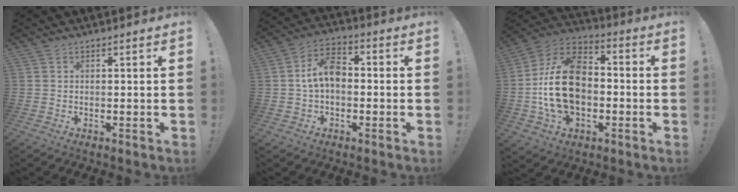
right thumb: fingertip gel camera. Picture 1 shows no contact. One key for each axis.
{"total": 9.5, "fx": -0.1, "fy": 6.0, "fz": 7.4, "tx": -0.129, "ty": 0.010, "tz": 0.000}
{"total": 21.0, "fx": -2.1, "fy": 14.5, "fz": 15.0, "tx": -0.266, "ty": 0.030, "tz": -0.025}